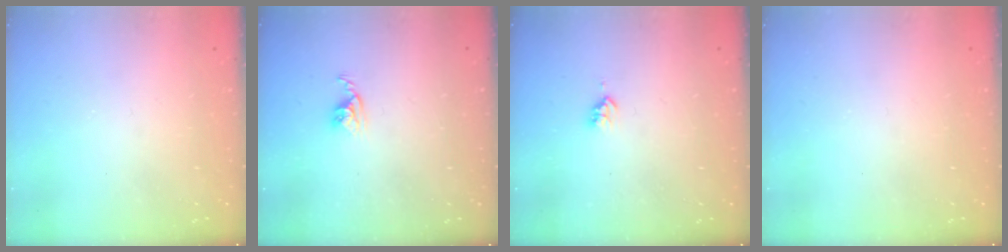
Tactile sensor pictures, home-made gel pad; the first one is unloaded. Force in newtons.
{"total": 3.8, "press": 3.8, "slide": 0.1}
{"total": 3.3, "press": 3.3, "slide": 0.5}
{"total": 0.0}